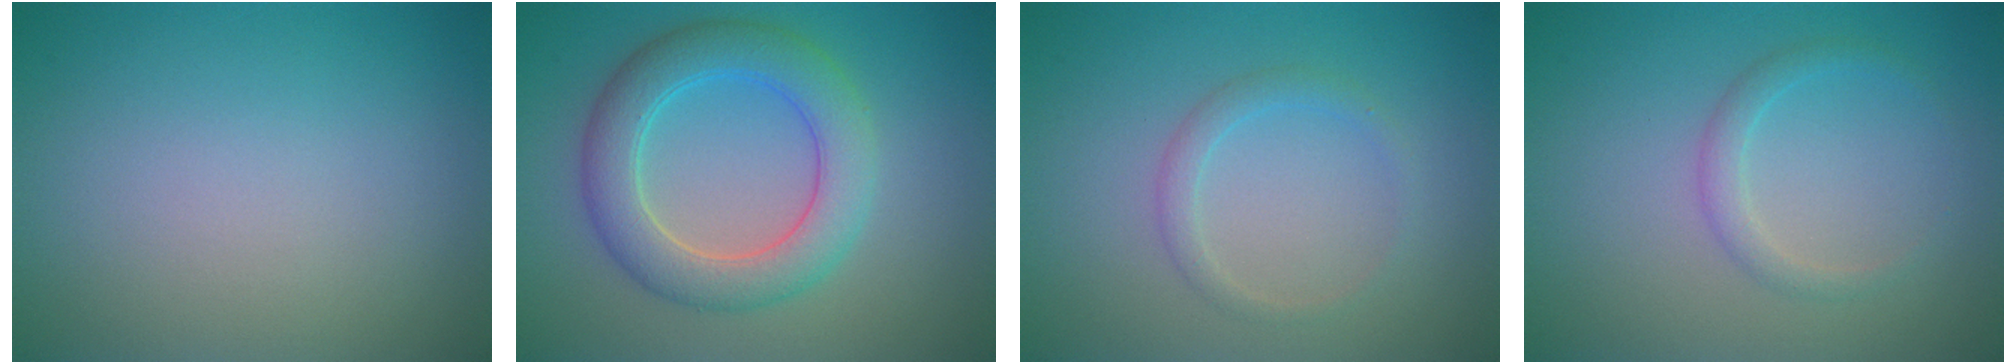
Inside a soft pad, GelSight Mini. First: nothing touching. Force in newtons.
{"total": 5.6, "press": 5.6, "slide": 0.2}
{"total": 1.5, "press": 1.5, "slide": 0.1}
{"total": 1.6, "press": 1.6, "slide": 0.1}